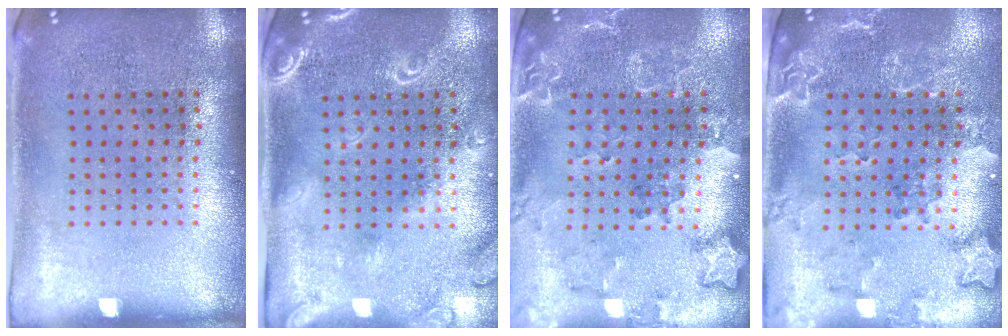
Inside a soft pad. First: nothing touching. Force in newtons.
{"total": 2.1, "press": 1.9, "slide": 1.0}
{"total": 2.0, "press": 1.9, "slide": 0.7}
{"total": 2.0, "press": 1.9, "slide": 0.7}